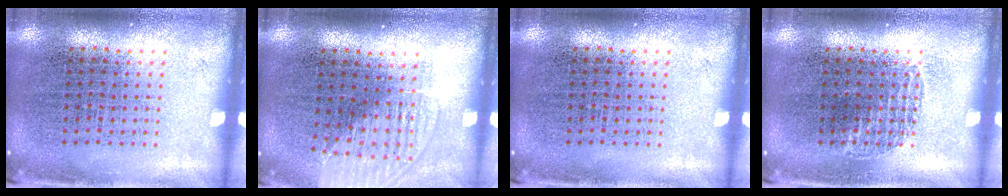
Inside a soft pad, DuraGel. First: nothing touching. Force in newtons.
{"total": 1.4, "press": 1.3, "slide": 0.5}
{"total": 0.0}
{"total": 0.6, "press": 0.6, "slide": 0.1}